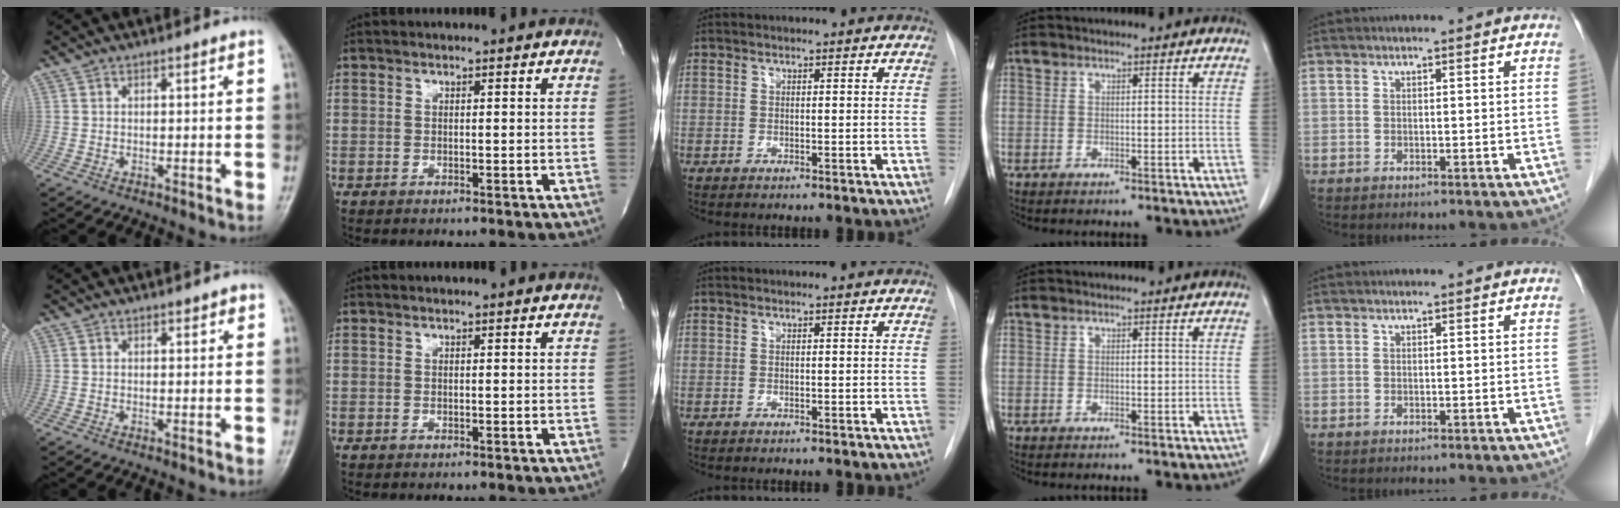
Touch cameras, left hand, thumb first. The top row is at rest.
{"thumb": {"total": 1.3, "force": [0.9, 0.8, 0.6], "torque": [0.005, -0.003, 0.007]}}